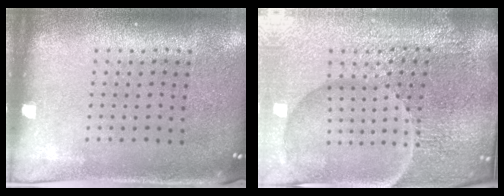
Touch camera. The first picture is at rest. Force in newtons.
{"total": 7.3, "press": 6.4, "slide": 3.5}